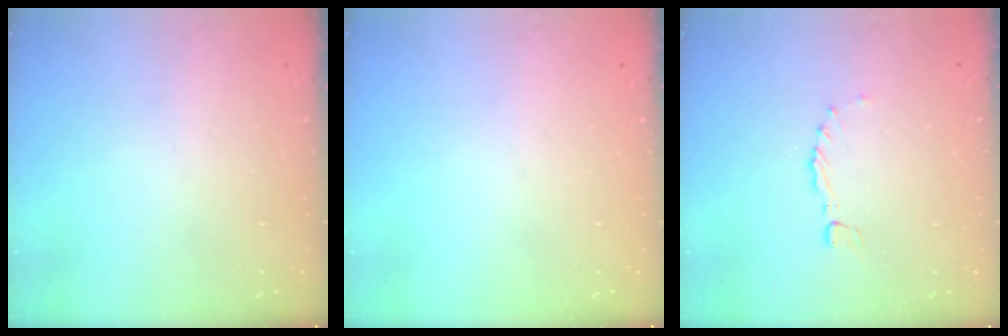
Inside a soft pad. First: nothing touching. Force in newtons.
{"total": 0.0}
{"total": 0.0}